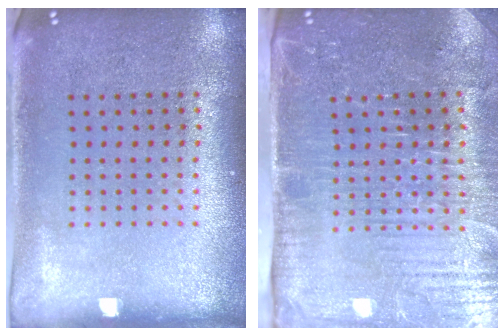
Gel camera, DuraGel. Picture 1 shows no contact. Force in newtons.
{"total": 5.0, "press": 4.5, "slide": 2.4}